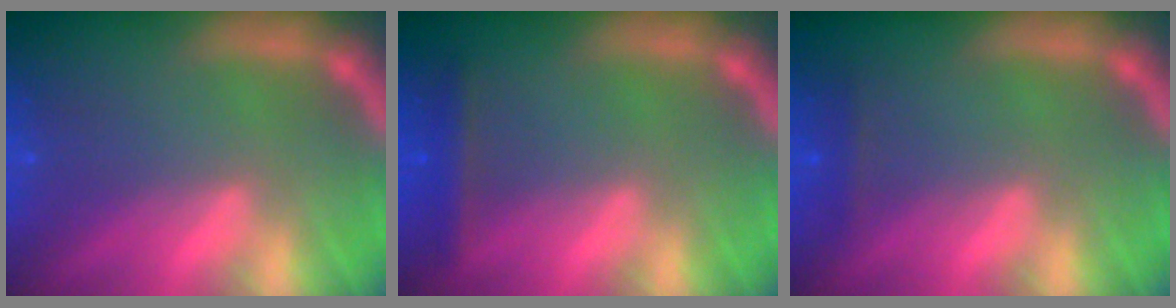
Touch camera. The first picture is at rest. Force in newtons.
{"total": 1.9}
{"total": 0.9}